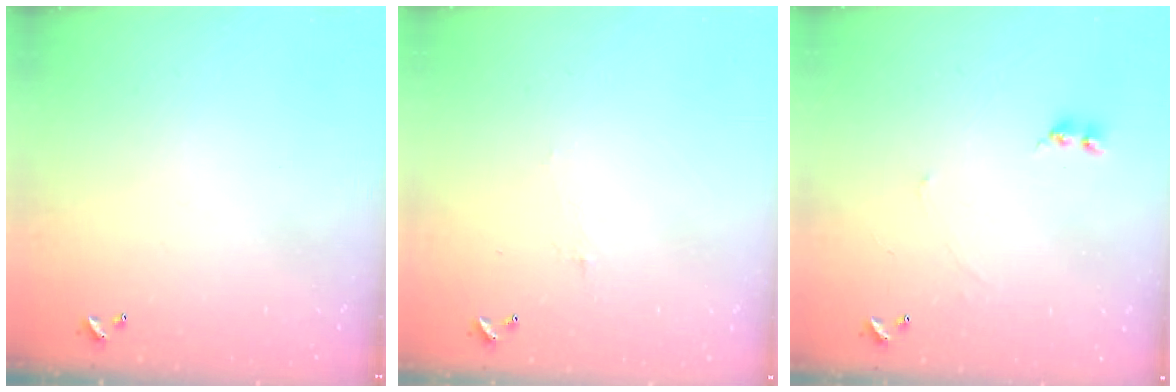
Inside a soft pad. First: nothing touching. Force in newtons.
{"total": 1.5, "press": 1.3, "slide": 0.6}
{"total": 0.9, "press": 0.8, "slide": 0.3}